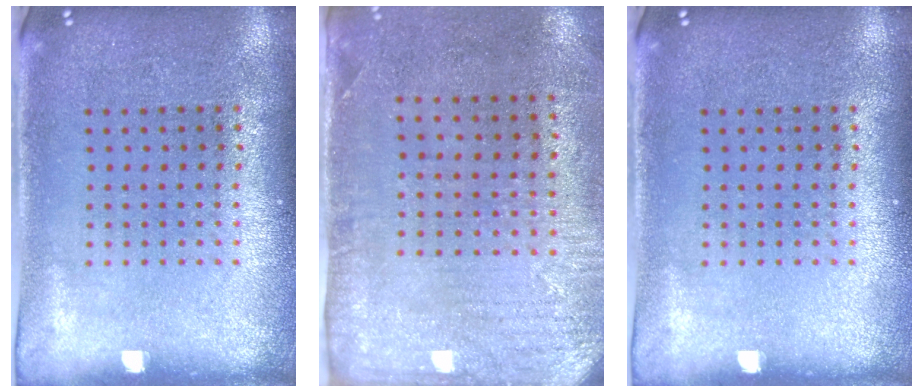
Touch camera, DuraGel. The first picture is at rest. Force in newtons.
{"total": 2.9, "press": 2.3, "slide": 1.7}
{"total": 0.0}